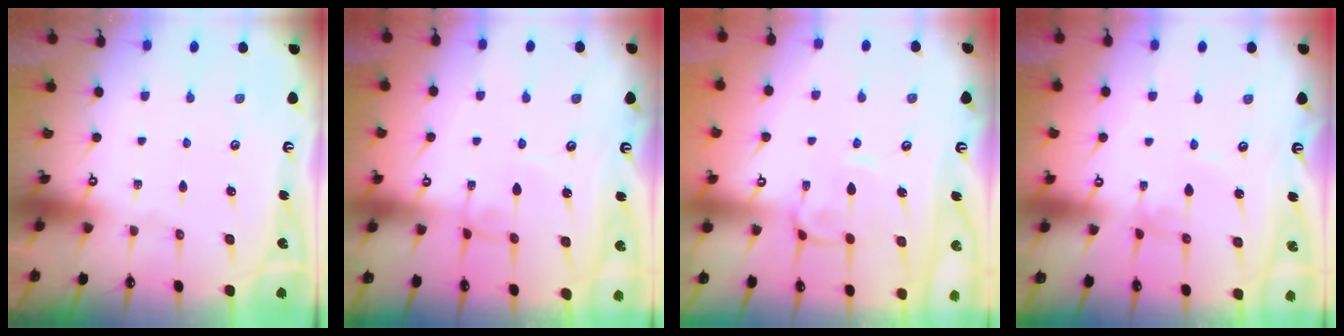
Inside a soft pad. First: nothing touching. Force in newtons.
{"total": 1.5, "press": 1.4, "slide": 0.3}
{"total": 1.8, "press": 1.5, "slide": 0.9}
{"total": 2.7, "press": 2.7, "slide": 0.1}